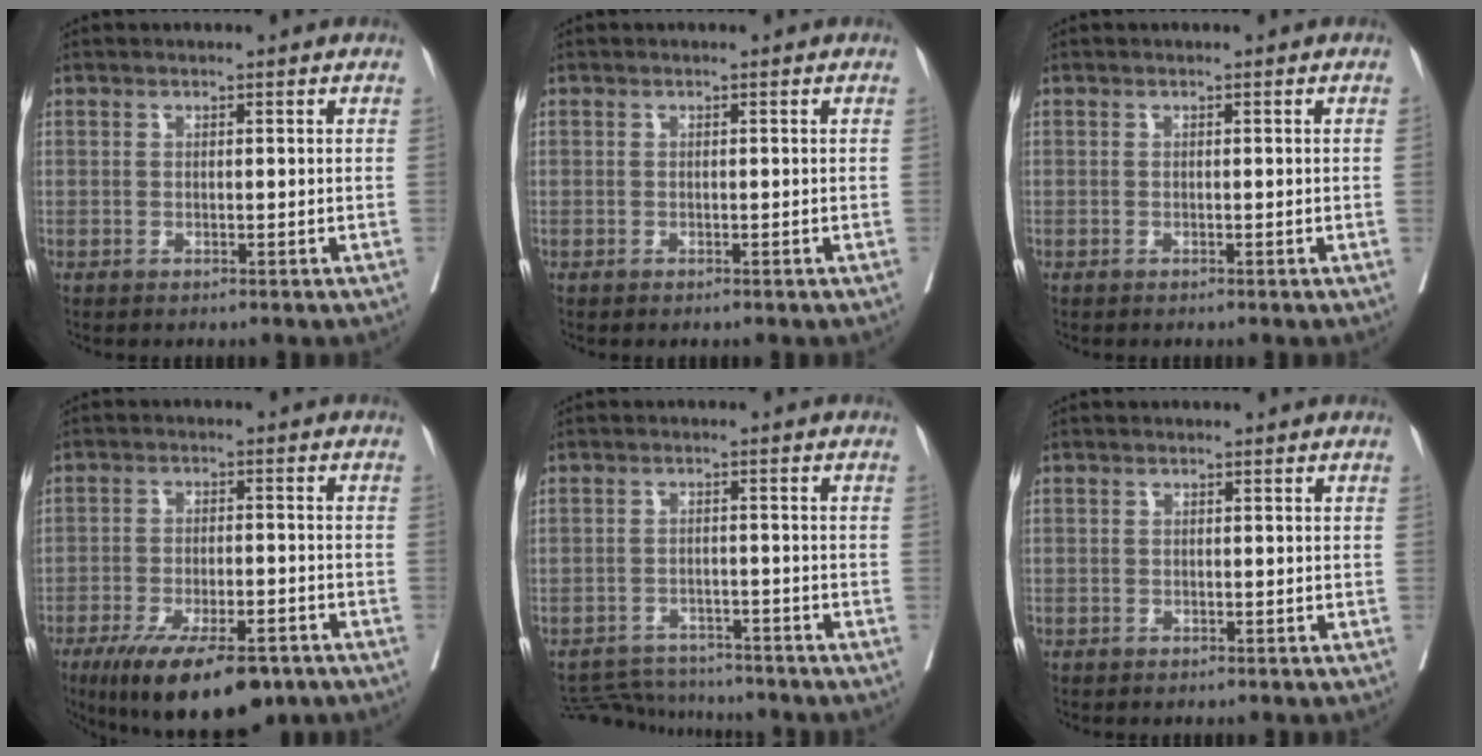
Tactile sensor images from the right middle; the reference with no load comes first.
{"total": 0.0}
{"total": 0.0}
{"total": 14.2, "force": [-9.8, 4.2, 9.3], "torque": [-0.149, -0.020, -0.153]}
{"total": 7.9, "force": [-7.8, 1.3, 0.3], "torque": [-0.012, 0.003, -0.118]}
{"total": 0.9, "force": [-0.4, 0.8, -0.1], "torque": [-0.004, 0.007, -0.010]}